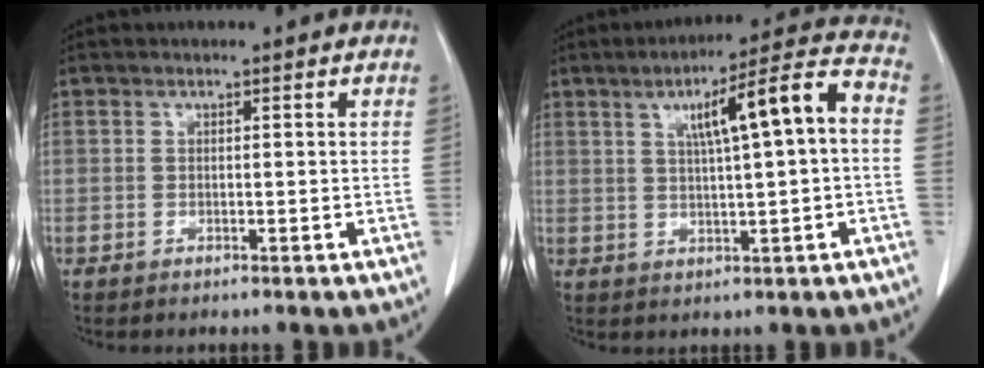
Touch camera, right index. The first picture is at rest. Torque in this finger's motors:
{"motor_torque": [0.40, 0.14, 0.24, 0.15]}